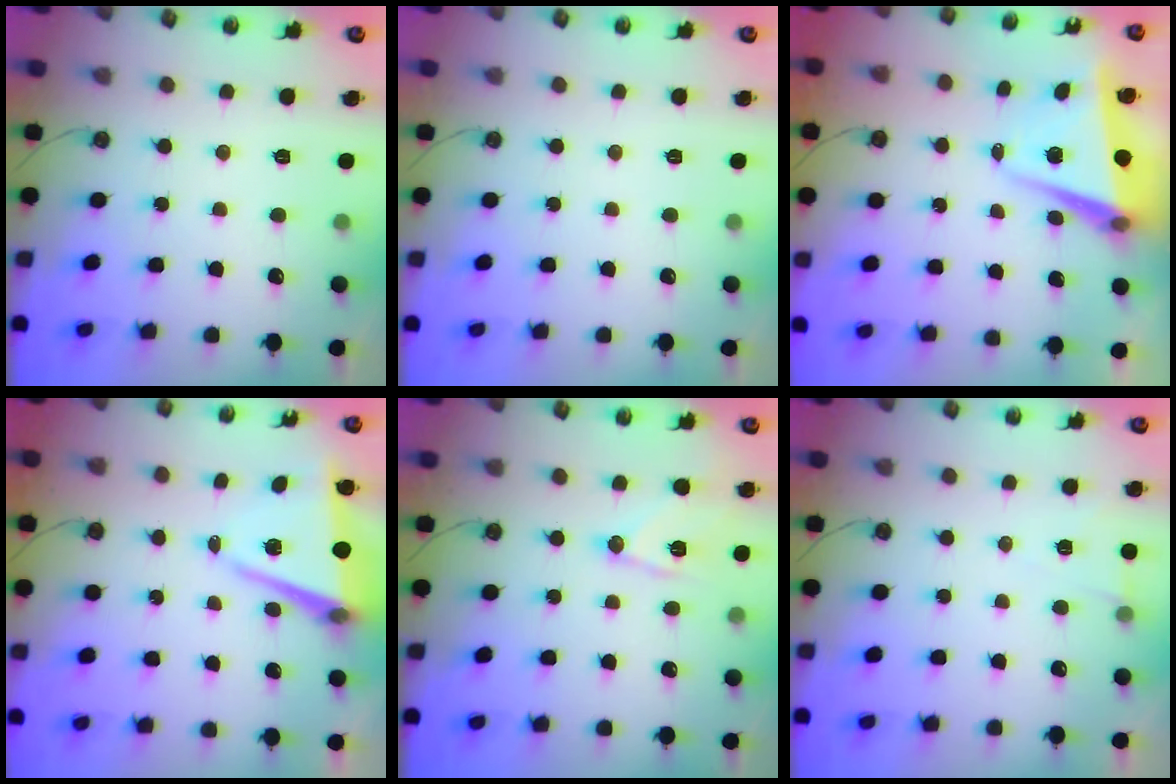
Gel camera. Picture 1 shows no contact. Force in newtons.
{"total": 0.0}
{"total": 5.8, "press": 5.7, "slide": 1.5}
{"total": 7.4, "press": 6.4, "slide": 3.8}
{"total": 10.9, "press": 10.9, "slide": 0.7}
{"total": 5.0, "press": 2.4, "slide": 4.4}